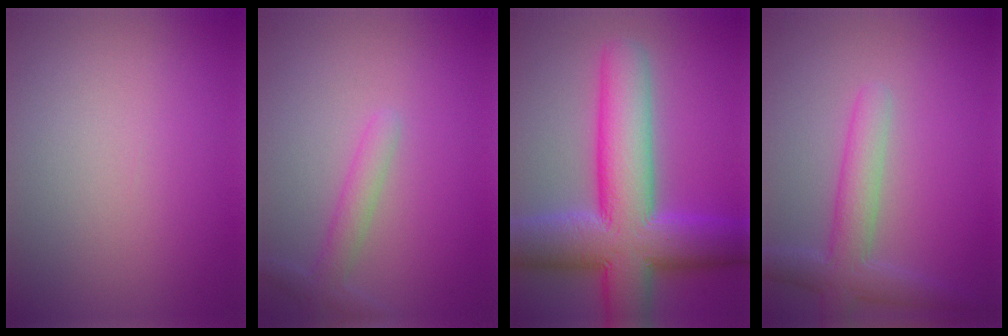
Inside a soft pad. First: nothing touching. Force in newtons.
{"total": 2.1, "press": 2.1, "slide": 0.1}
{"total": 12.6, "press": 12.5, "slide": 0.7}
{"total": 4.0, "press": 4.0, "slide": 0.1}